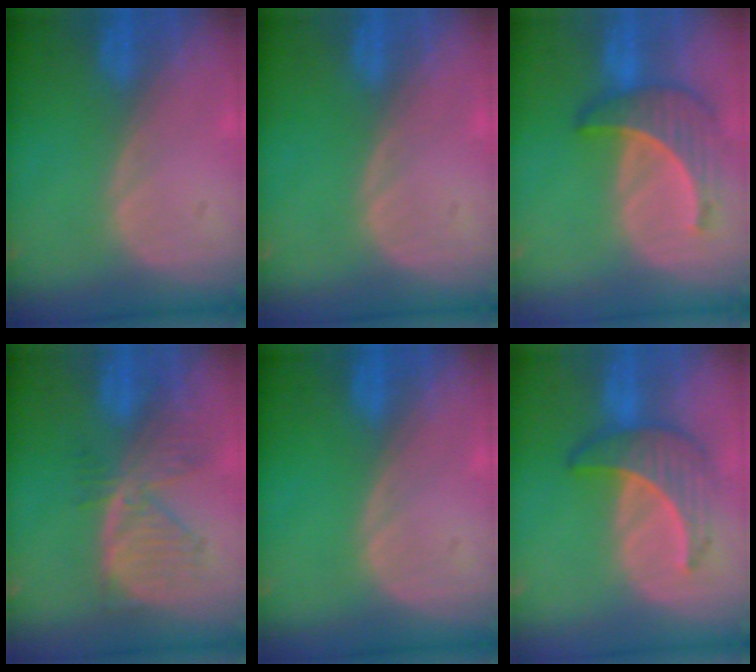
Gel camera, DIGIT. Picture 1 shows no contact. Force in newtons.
{"total": 0.0}
{"total": 6.4, "press": 6.4, "slide": 0.3}
{"total": 7.6, "press": 6.8, "slide": 3.5}
{"total": 0.0}
{"total": 6.5, "press": 6.4, "slide": 1.1}